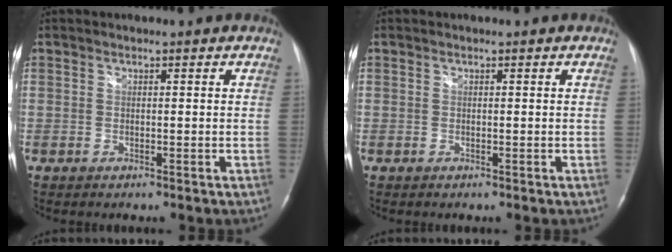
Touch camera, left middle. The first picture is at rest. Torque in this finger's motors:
{"motor_torque": [-0.05, 0.05, 0.02, 0.00]}